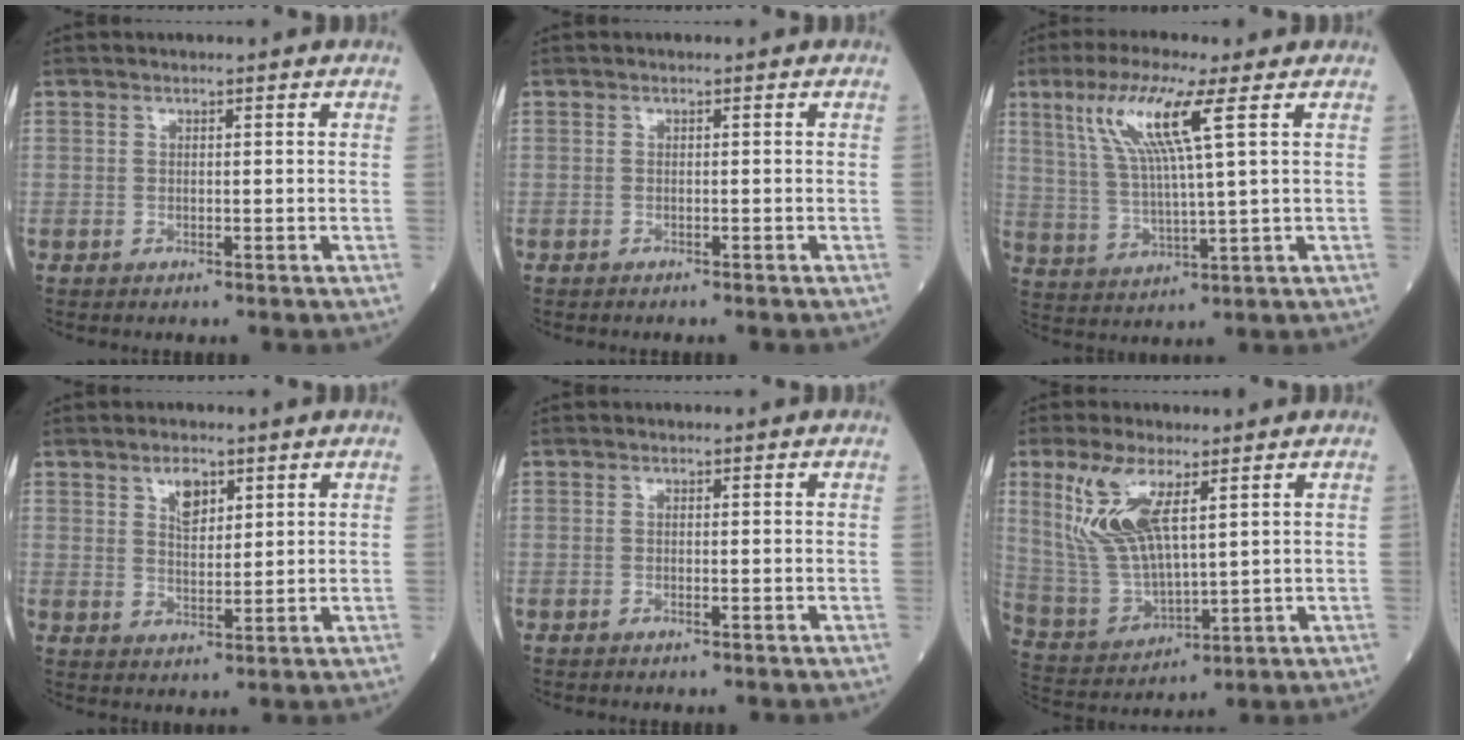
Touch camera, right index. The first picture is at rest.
{"total": 0.9, "force": [-0.8, 0.1, 0.4], "torque": [-0.009, -0.001, -0.008]}
{"total": 10.5, "force": [4.7, -0.1, 9.4], "torque": [-0.198, 0.009, 0.094]}
{"total": 4.1, "force": [2.4, 1.9, 2.8], "torque": [-0.052, 0.001, 0.047]}
{"total": 0.0}
{"total": 11.3, "force": [5.2, 3.3, 9.4], "torque": [-0.220, 0.003, 0.116]}